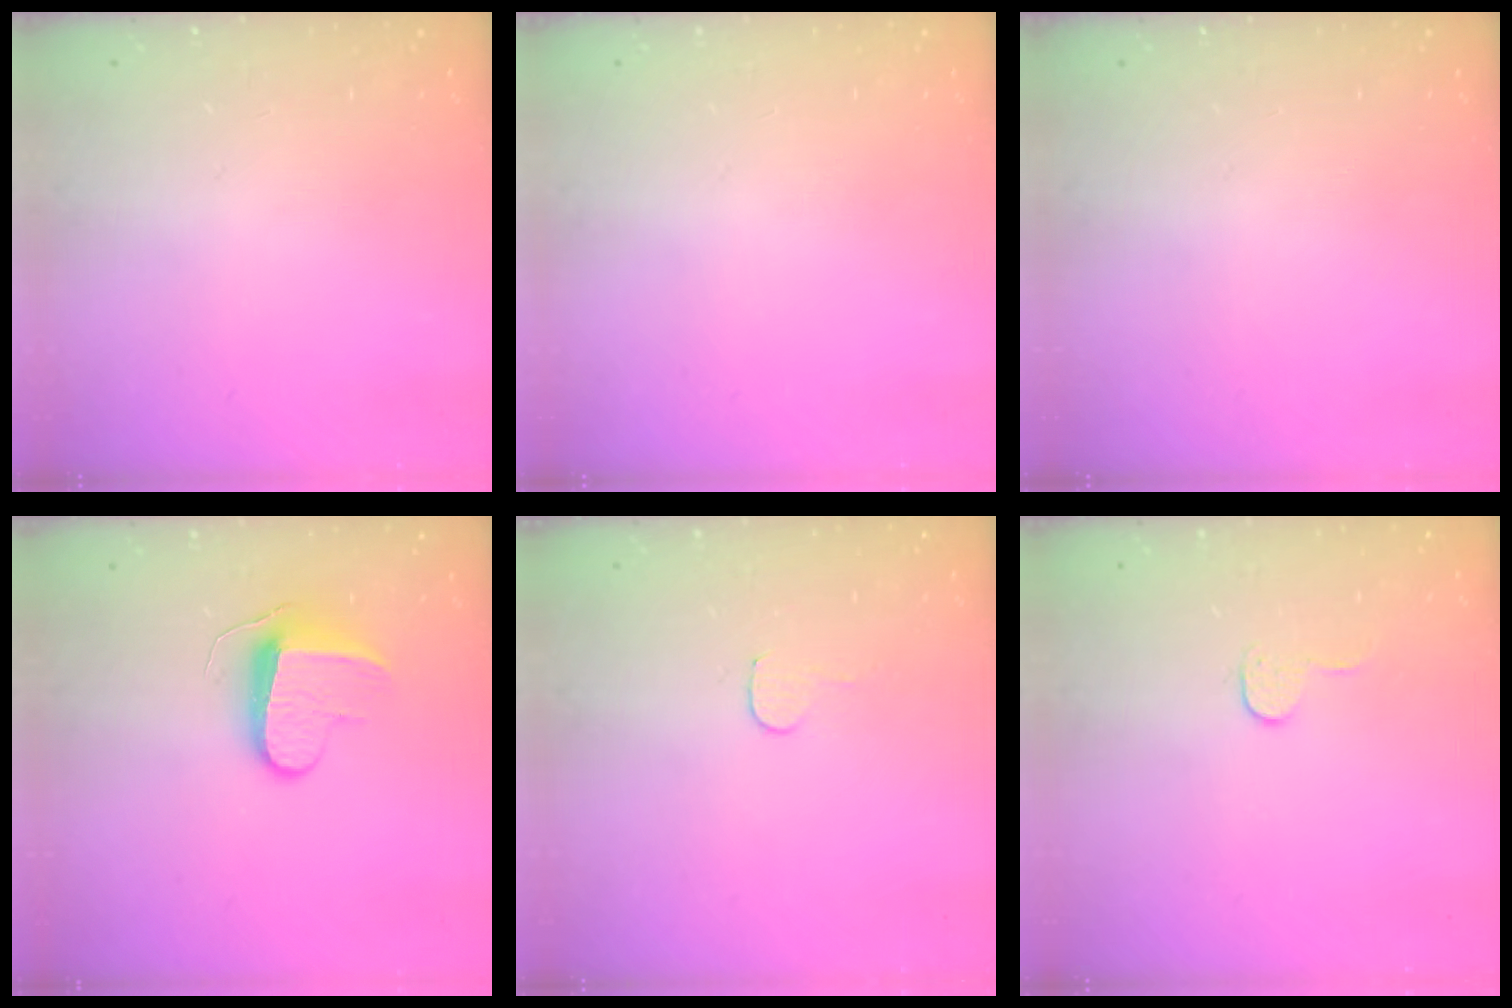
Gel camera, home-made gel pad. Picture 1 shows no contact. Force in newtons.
{"total": 0.0}
{"total": 0.0}
{"total": 9.0, "press": 9.0, "slide": 0.5}
{"total": 4.1, "press": 4.1, "slide": 0.3}
{"total": 5.7, "press": 5.7, "slide": 0.2}